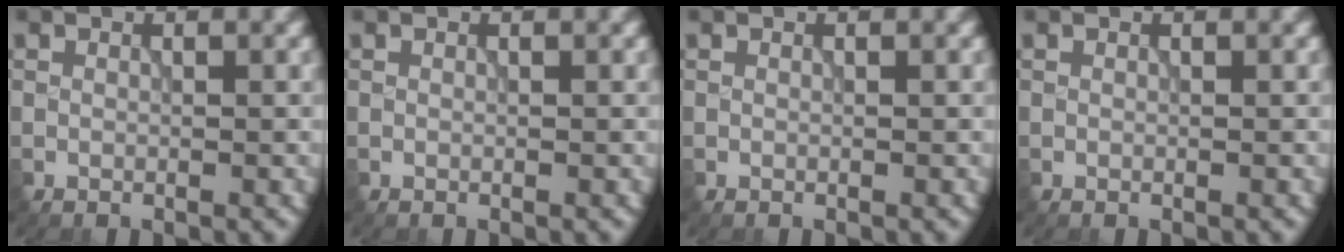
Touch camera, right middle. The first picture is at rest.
{"total": 0.0}
{"total": 0.0}
{"total": 0.0}